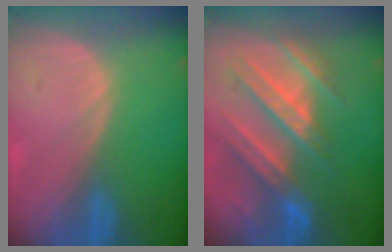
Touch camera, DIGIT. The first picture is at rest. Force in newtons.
{"total": 10.1, "press": 9.5, "slide": 3.4}